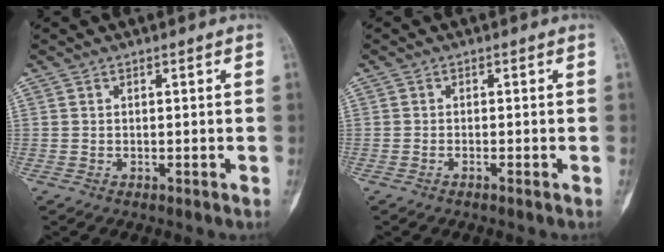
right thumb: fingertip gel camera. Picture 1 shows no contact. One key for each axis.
{"total": 0.5, "fx": -0.4, "fy": -0.1, "fz": 0.3, "tx": -0.010, "ty": 0.003, "tz": -0.008}